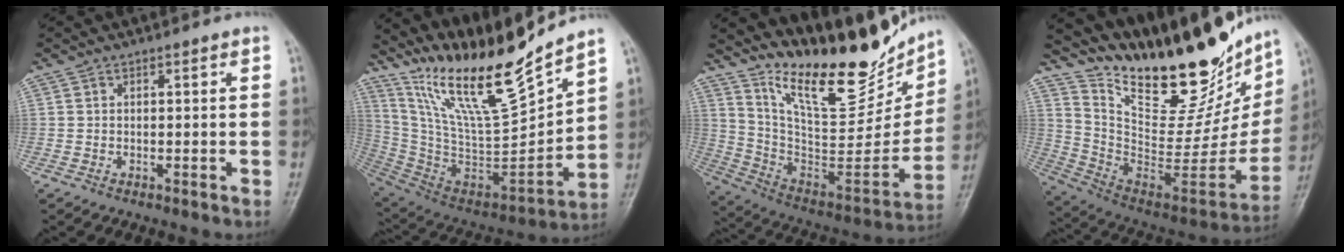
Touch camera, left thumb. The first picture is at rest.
{"total": 22.7, "force": [18.5, 2.7, 12.9], "torque": [-0.187, -0.107, 0.347]}
{"total": 25.2, "force": [19.3, 8.4, 13.8], "torque": [-0.167, -0.107, 0.320]}
{"total": 31.9, "force": [23.6, 12.2, 17.7], "torque": [-0.244, -0.111, 0.372]}